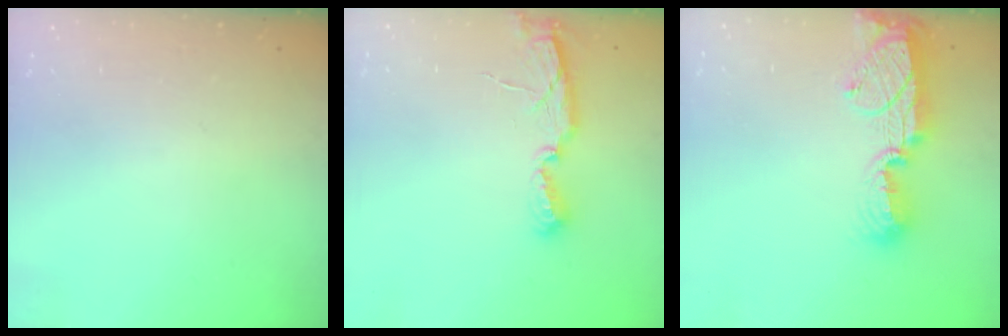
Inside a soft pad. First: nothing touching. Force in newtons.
{"total": 6.7, "press": 6.7, "slide": 0.8}
{"total": 12.4, "press": 12.3, "slide": 1.2}